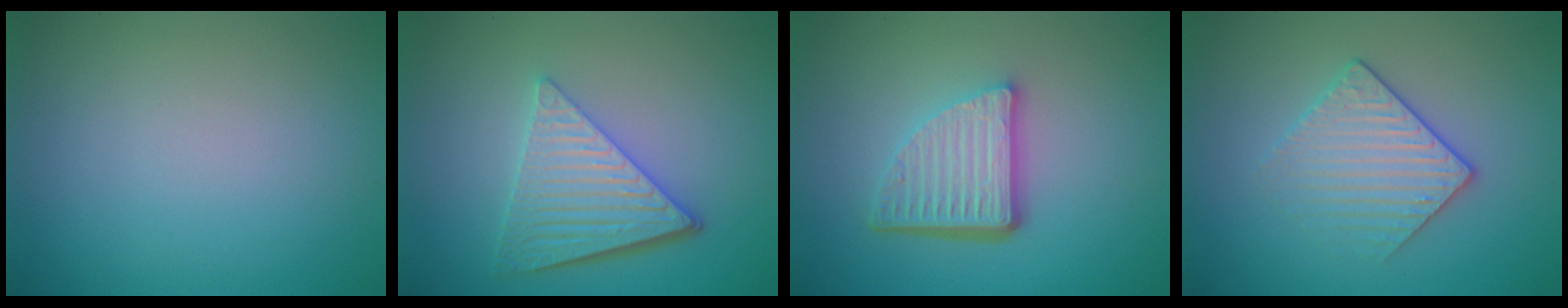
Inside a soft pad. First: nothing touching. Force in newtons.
{"total": 5.6, "press": 4.2, "slide": 3.6}
{"total": 5.7, "press": 3.8, "slide": 4.2}
{"total": 2.9, "press": 2.6, "slide": 1.2}